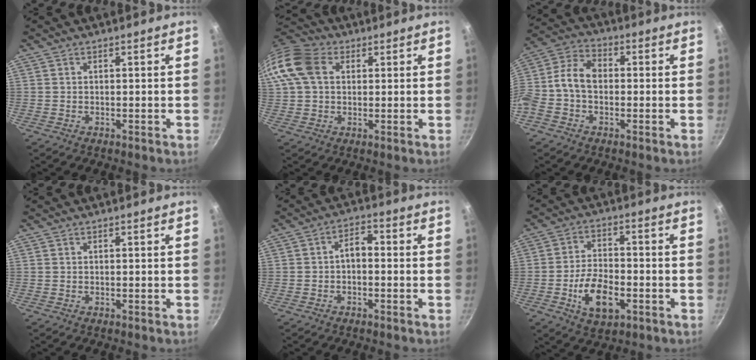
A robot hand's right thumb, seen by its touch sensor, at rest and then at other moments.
{"total": 11.5, "force": [2.8, 8.4, 7.3], "torque": [-0.135, 0.018, 0.037]}
{"total": 9.6, "force": [-0.8, 6.8, 6.7], "torque": [-0.121, 0.039, -0.037]}
{"total": 0.0}
{"total": 3.7, "force": [-0.8, 2.2, 2.8], "torque": [-0.036, 0.021, -0.019]}
{"total": 10.5, "force": [-3.6, 5.7, 8.0], "torque": [-0.132, 0.020, -0.061]}